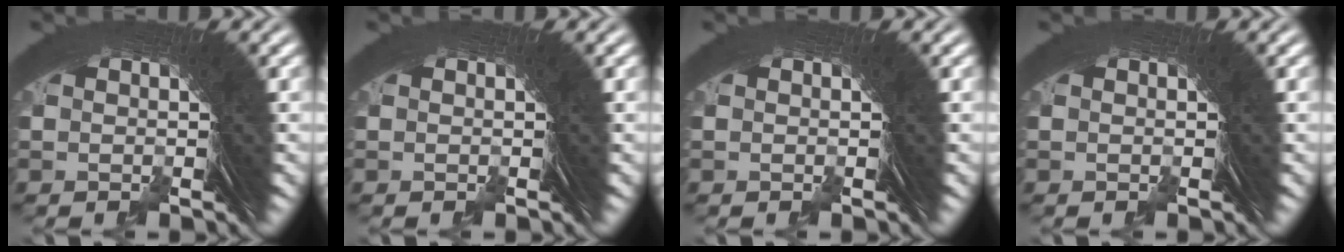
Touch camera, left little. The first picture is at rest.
{"total": 0.0}
{"total": 0.0}
{"total": 0.0}